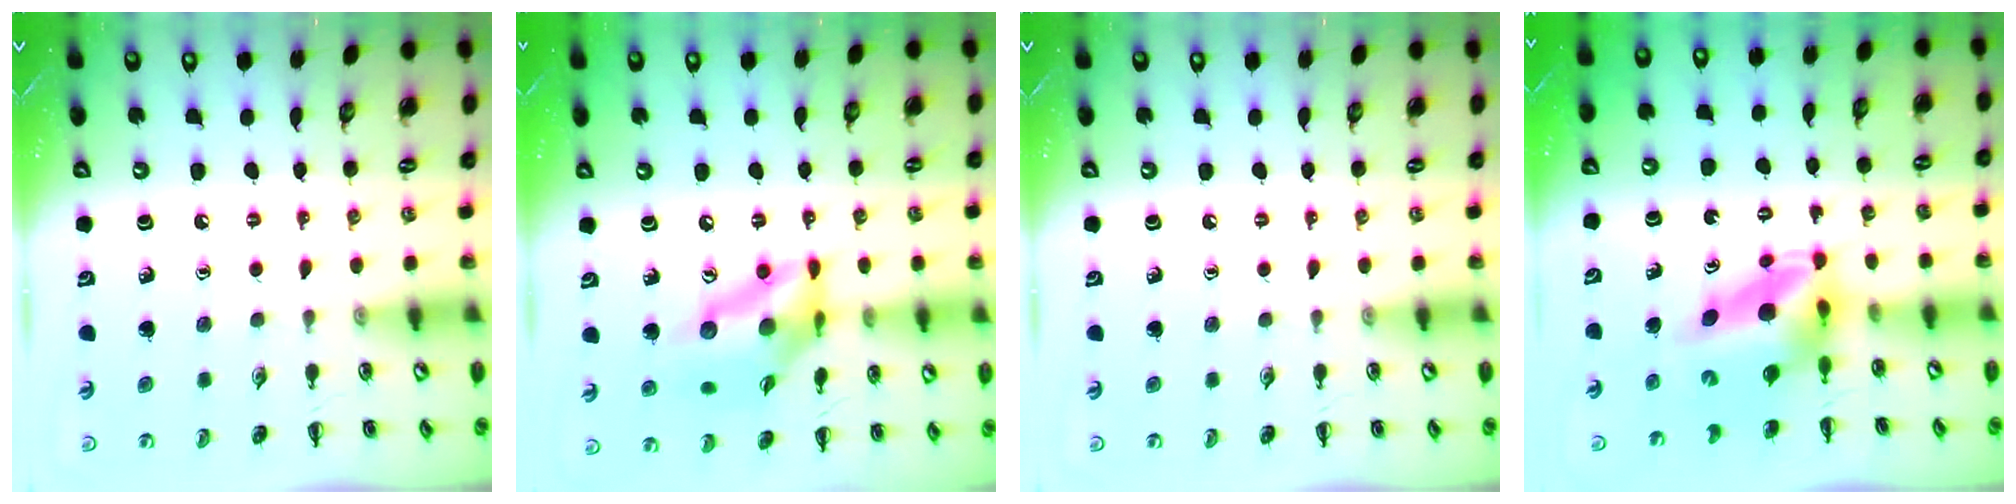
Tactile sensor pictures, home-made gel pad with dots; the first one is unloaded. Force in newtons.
{"total": 15.3, "press": 14.6, "slide": 4.3}
{"total": 0.0}
{"total": 5.4, "press": 5.2, "slide": 1.6}